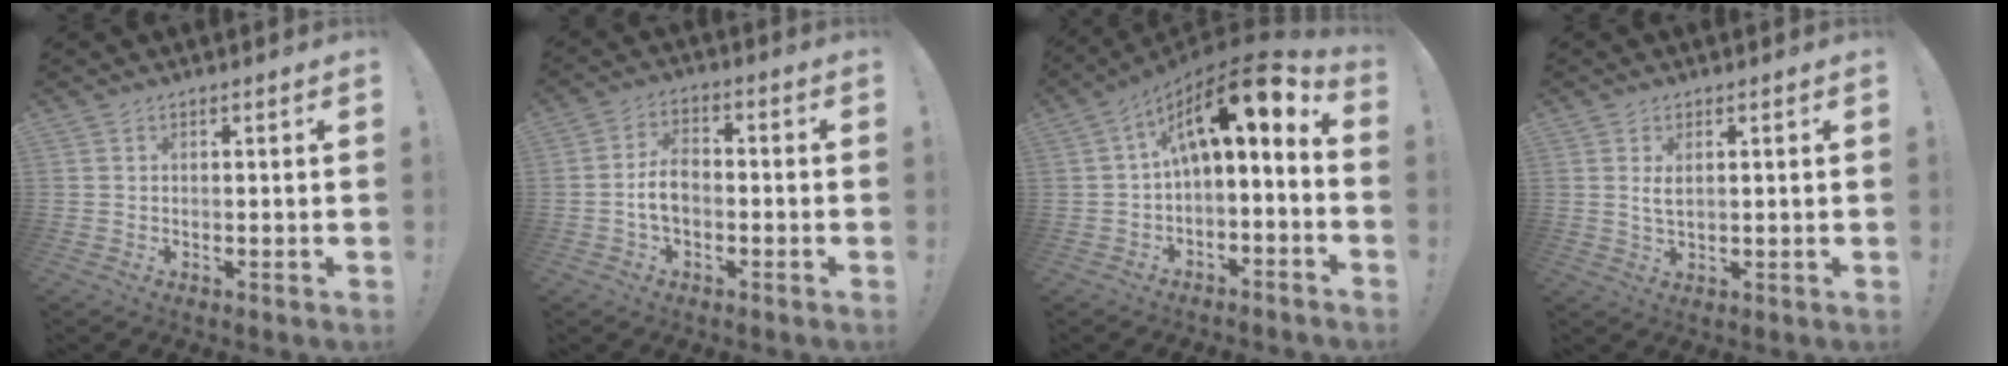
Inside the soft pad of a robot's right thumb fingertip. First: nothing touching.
{"total": 6.7, "force": [-1.4, 4.3, 5.0], "torque": [-0.097, 0.005, -0.027]}
{"total": 13.7, "force": [5.0, 3.9, 12.1], "torque": [-0.194, -0.036, 0.082]}
{"total": 2.7, "force": [1.0, 1.3, 2.2], "torque": [-0.031, -0.004, 0.014]}